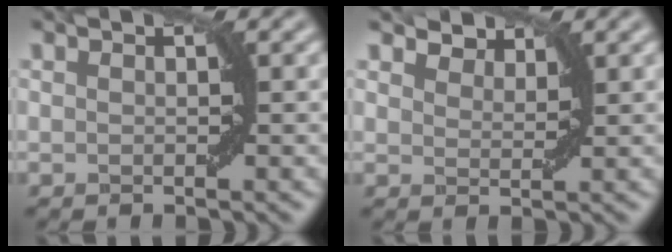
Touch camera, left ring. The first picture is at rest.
{"total": 2.3, "force": [2.1, 0.7, 0.4], "torque": [-0.010, 0.002, 0.032]}